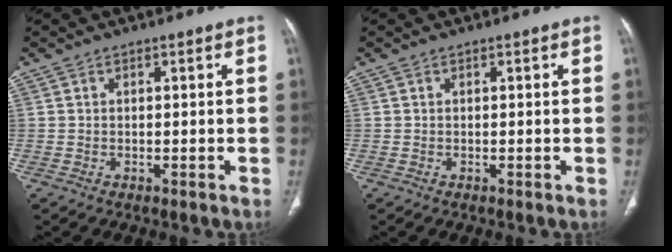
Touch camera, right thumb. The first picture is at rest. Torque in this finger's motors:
{"motor_torque": [0.05, 0.03, -0.21, 0.11, 0.01]}